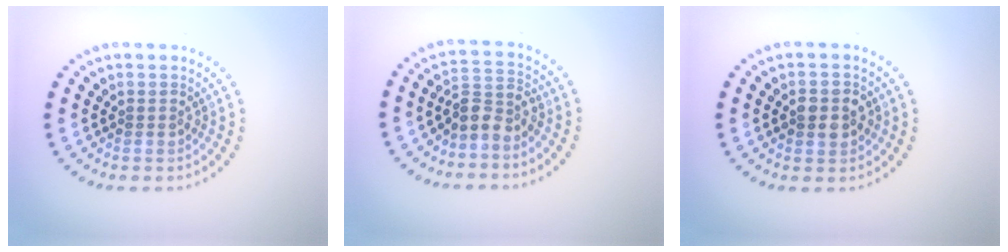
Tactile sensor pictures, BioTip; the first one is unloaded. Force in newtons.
{"total": 2.7, "press": 2.1, "slide": 1.7}
{"total": 2.2, "press": 2.2, "slide": 0.1}